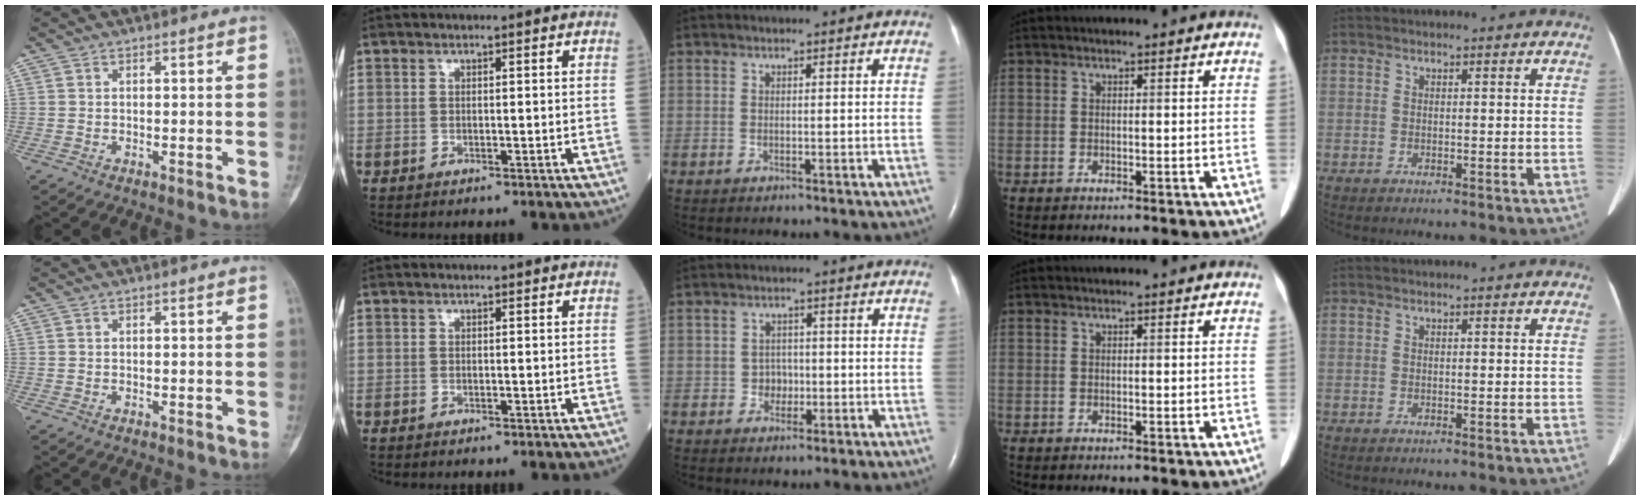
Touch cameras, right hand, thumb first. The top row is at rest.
{"middle": {"total": 2.4, "force": [-0.6, 2.1, 0.9], "torque": [-0.008, 0.006, -0.008]}}